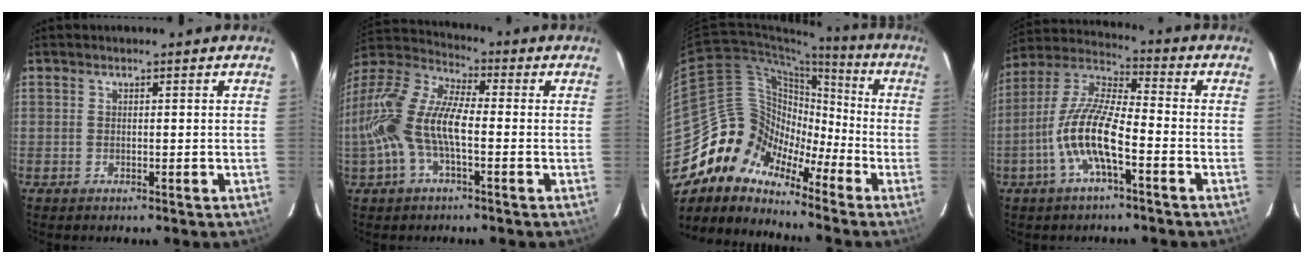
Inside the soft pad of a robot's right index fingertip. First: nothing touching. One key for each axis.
{"total": 16.7, "fx": -2.7, "fy": 7.1, "fz": 14.9, "tx": -0.302, "ty": 0.005, "tz": -0.060}
{"total": 11.2, "fx": -8.9, "fy": 6.4, "fz": 2.4, "tx": -0.039, "ty": 0.039, "tz": -0.187}
{"total": 12.0, "fx": -4.6, "fy": 2.9, "fz": 10.7, "tx": -0.222, "ty": 0.001, "tz": -0.094}